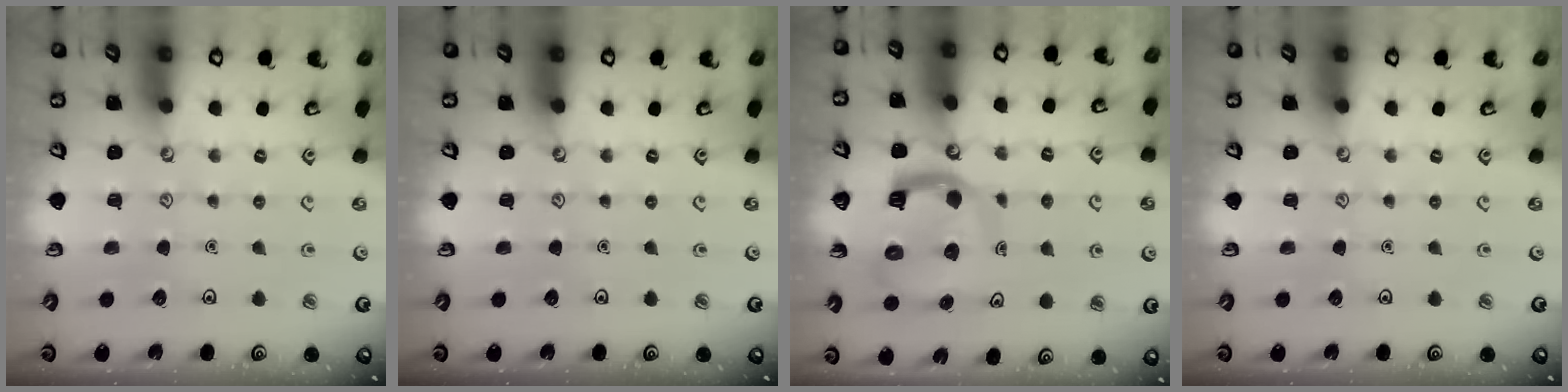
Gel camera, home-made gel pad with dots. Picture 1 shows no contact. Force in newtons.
{"total": 0.0}
{"total": 11.0, "press": 10.9, "slide": 1.3}
{"total": 0.0}